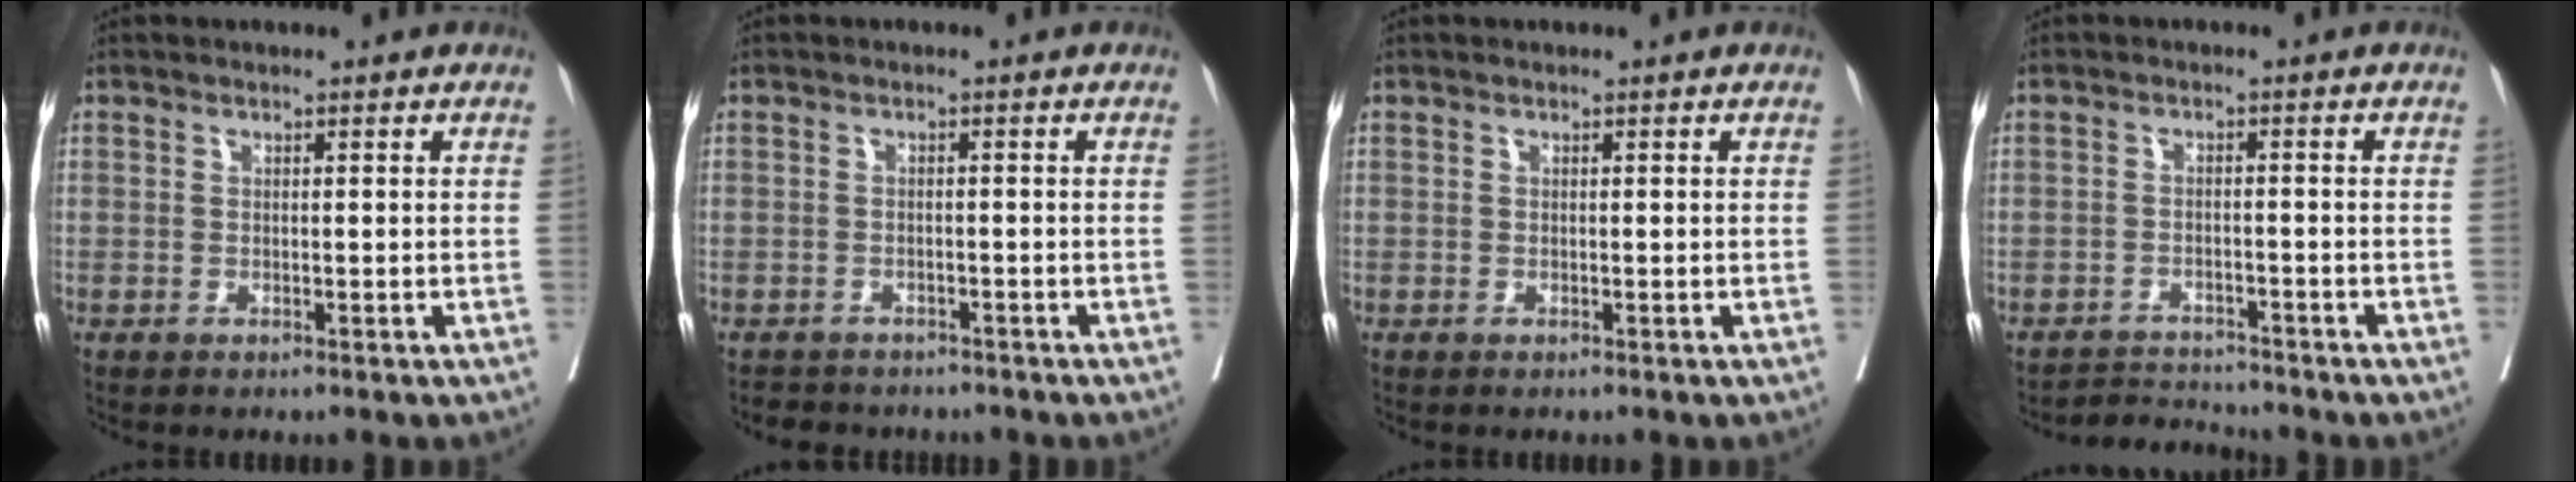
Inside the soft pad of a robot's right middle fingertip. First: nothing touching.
{"total": 4.7, "force": [-4.3, 2.0, 0.6], "torque": [-0.006, 0.000, -0.058]}
{"total": 0.0}
{"total": 3.4, "force": [-3.2, -0.2, -1.2], "torque": [0.023, -0.006, -0.052]}